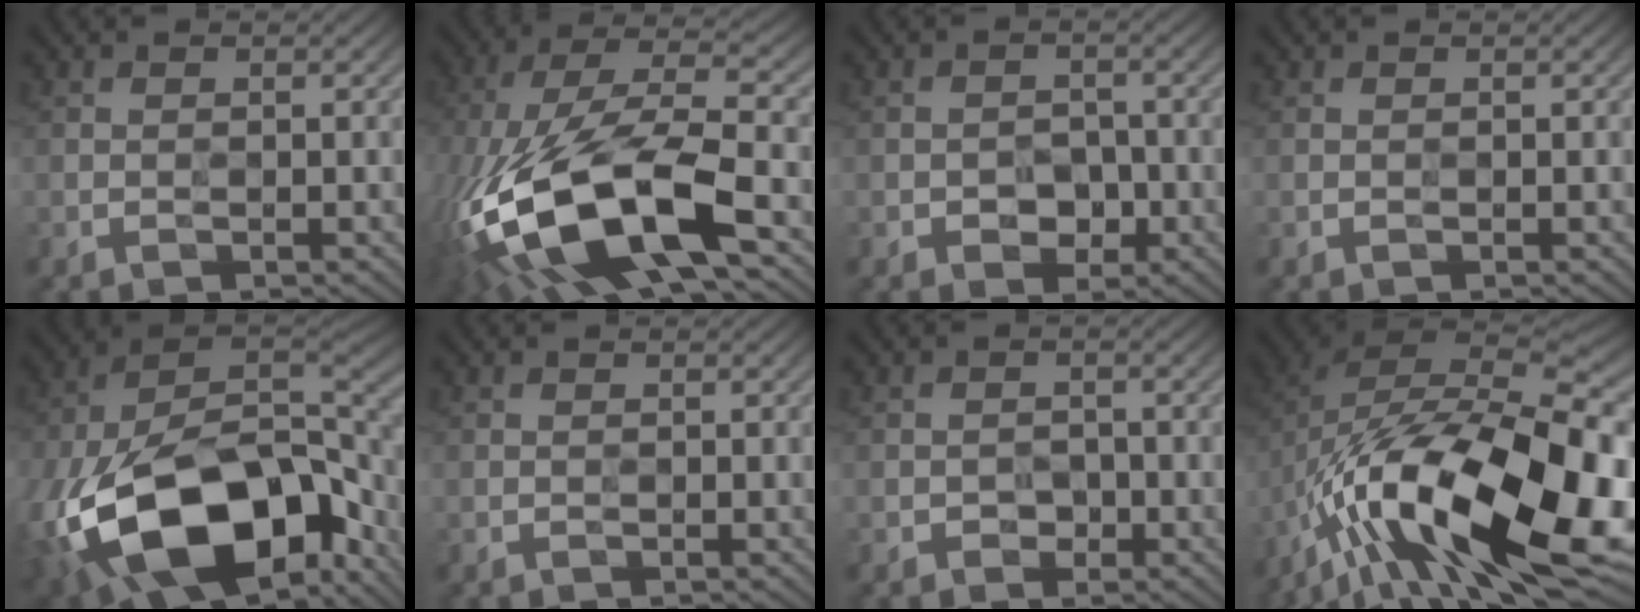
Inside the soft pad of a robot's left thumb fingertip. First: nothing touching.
{"total": 18.1, "force": [-8.2, 6.9, 14.7], "torque": [-0.330, -0.027, -0.138]}
{"total": 2.6, "force": [-1.5, 1.9, 0.8], "torque": [-0.005, -0.002, -0.028]}
{"total": 0.0}
{"total": 20.0, "force": [-9.0, 11.4, 13.7], "torque": [-0.304, -0.034, -0.142]}
{"total": 0.0}
{"total": 1.5, "force": [-1.1, 1.0, 0.0], "torque": [0.007, 0.001, -0.020]}
{"total": 19.8, "force": [-9.4, 7.7, 15.7], "torque": [-0.289, -0.017, -0.155]}